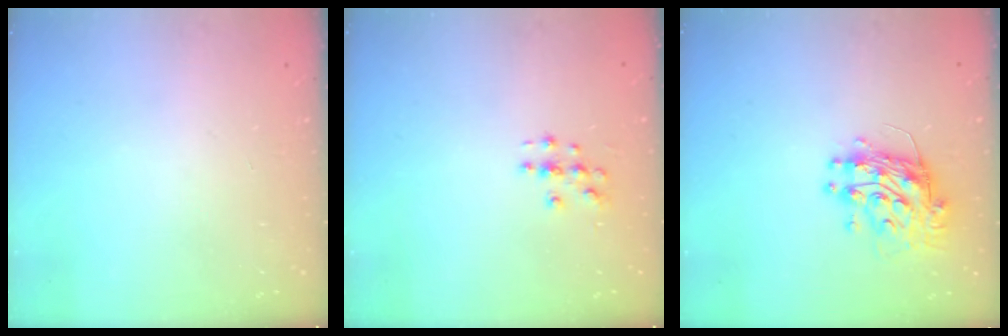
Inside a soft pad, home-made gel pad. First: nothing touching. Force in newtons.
{"total": 3.1, "press": 3.1, "slide": 0.2}
{"total": 12.9, "press": 12.9, "slide": 1.1}